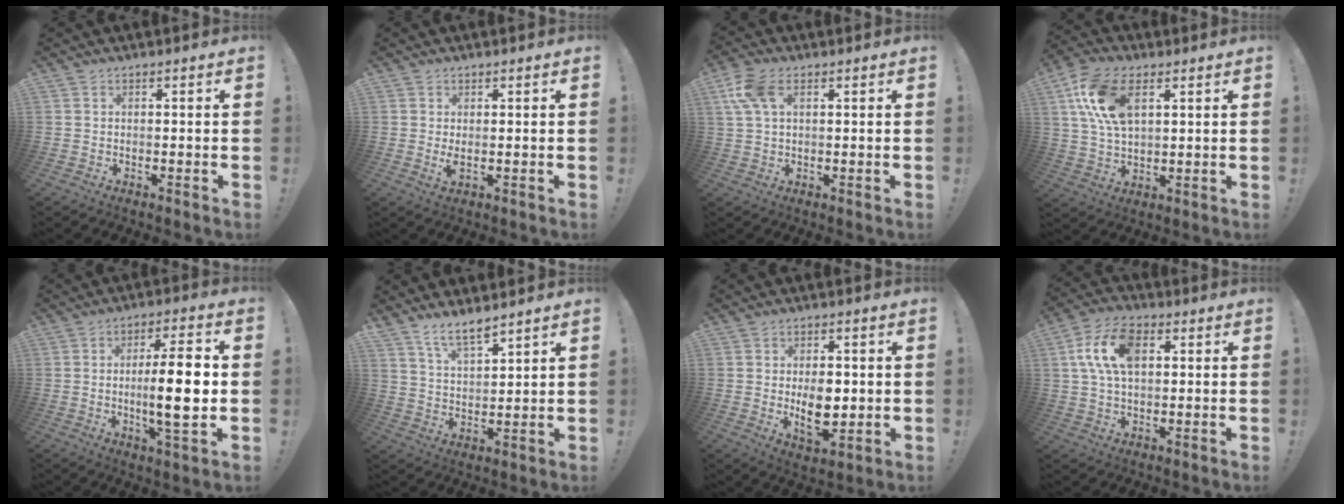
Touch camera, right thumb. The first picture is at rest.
{"total": 2.5, "force": [0.8, 0.8, 2.3], "torque": [-0.036, -0.005, 0.014]}
{"total": 8.7, "force": [3.2, 4.7, 6.6], "torque": [-0.138, 0.004, 0.064]}
{"total": 14.9, "force": [5.8, 8.4, 10.9], "torque": [-0.223, -0.009, 0.107]}
{"total": 14.0, "force": [-0.8, 2.7, 13.8], "torque": [-0.227, -0.007, -0.025]}
{"total": 7.7, "force": [6.4, 2.1, 3.6], "torque": [-0.063, -0.043, 0.119]}
{"total": 9.3, "force": [-0.1, 5.6, 7.4], "torque": [-0.113, -0.010, 0.000]}
{"total": 12.9, "force": [3.5, 7.7, 9.8], "torque": [-0.185, 0.012, 0.067]}